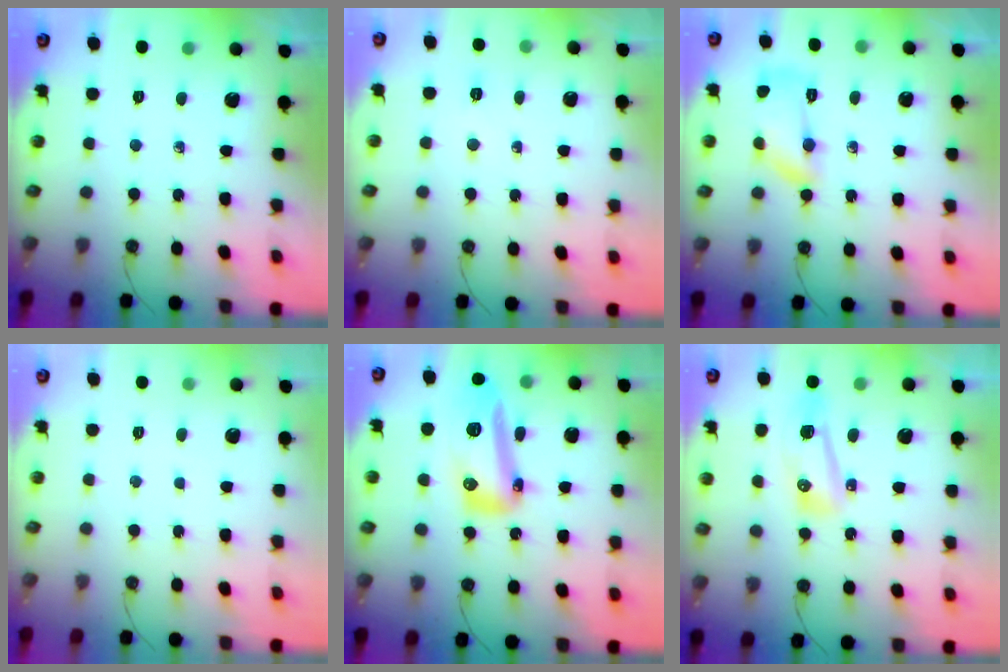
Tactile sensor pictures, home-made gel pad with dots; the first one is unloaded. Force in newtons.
{"total": 2.9, "press": 2.9, "slide": 0.5}
{"total": 11.2, "press": 10.3, "slide": 4.5}
{"total": 1.2, "press": 1.2, "slide": 0.0}
{"total": 26.2, "press": 20.4, "slide": 16.5}
{"total": 8.6, "press": 8.4, "slide": 1.9}